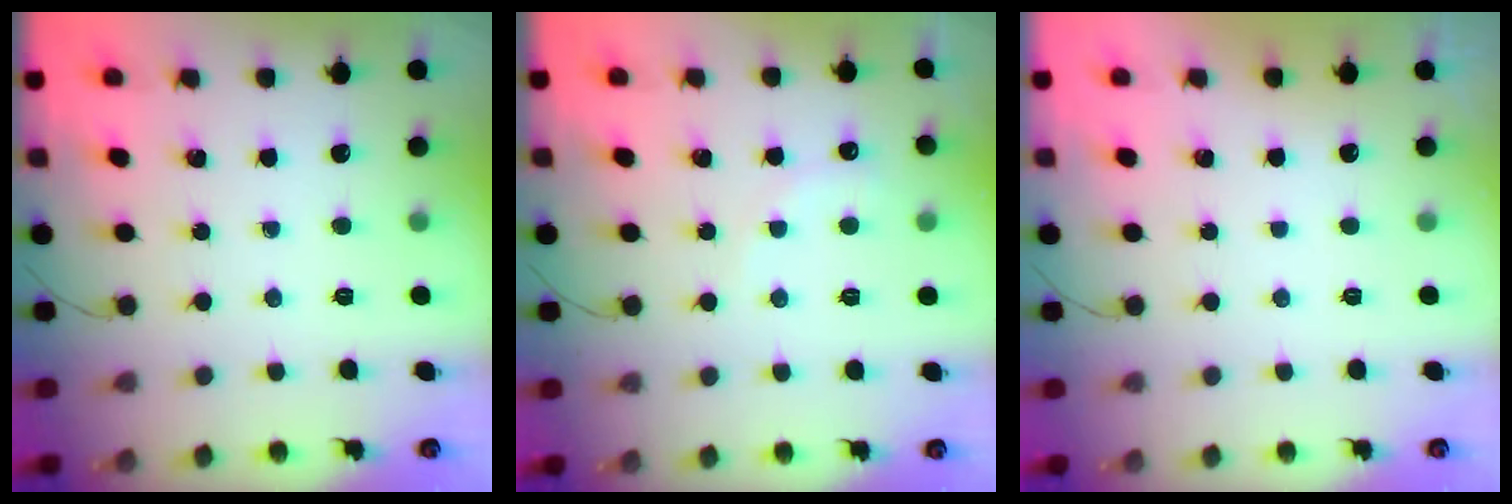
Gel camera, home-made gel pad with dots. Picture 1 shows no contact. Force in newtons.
{"total": 5.5, "press": 5.4, "slide": 1.1}
{"total": 2.9, "press": 2.9, "slide": 0.1}